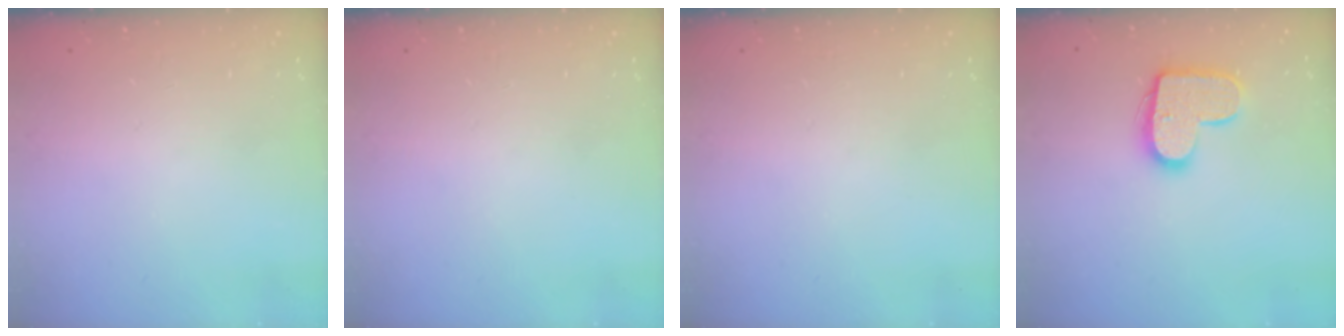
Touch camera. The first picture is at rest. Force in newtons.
{"total": 0.0}
{"total": 0.0}
{"total": 13.5, "press": 13.5, "slide": 0.6}